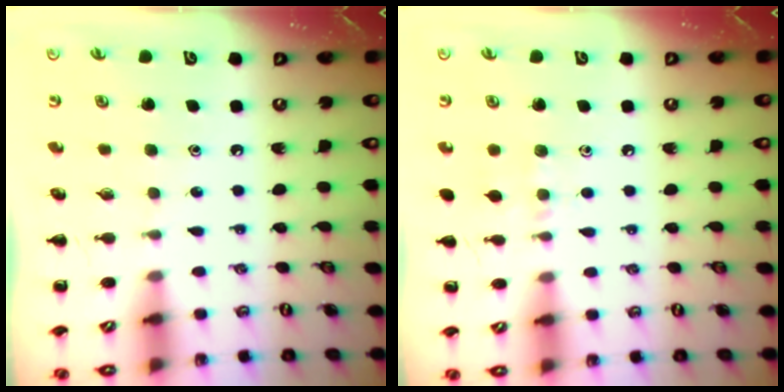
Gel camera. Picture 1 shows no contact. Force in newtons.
{"total": 5.8, "press": 5.5, "slide": 1.9}